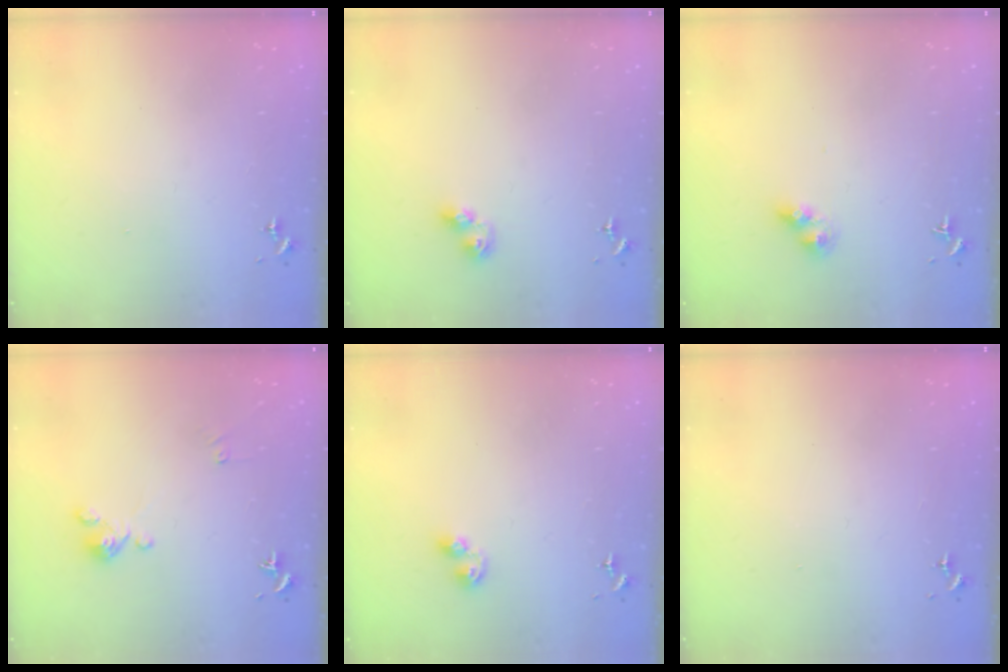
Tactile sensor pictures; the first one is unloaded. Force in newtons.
{"total": 6.3, "press": 6.3, "slide": 0.5}
{"total": 7.4, "press": 7.3, "slide": 0.6}
{"total": 0.0}
{"total": 4.3, "press": 4.3, "slide": 0.4}
{"total": 0.0}